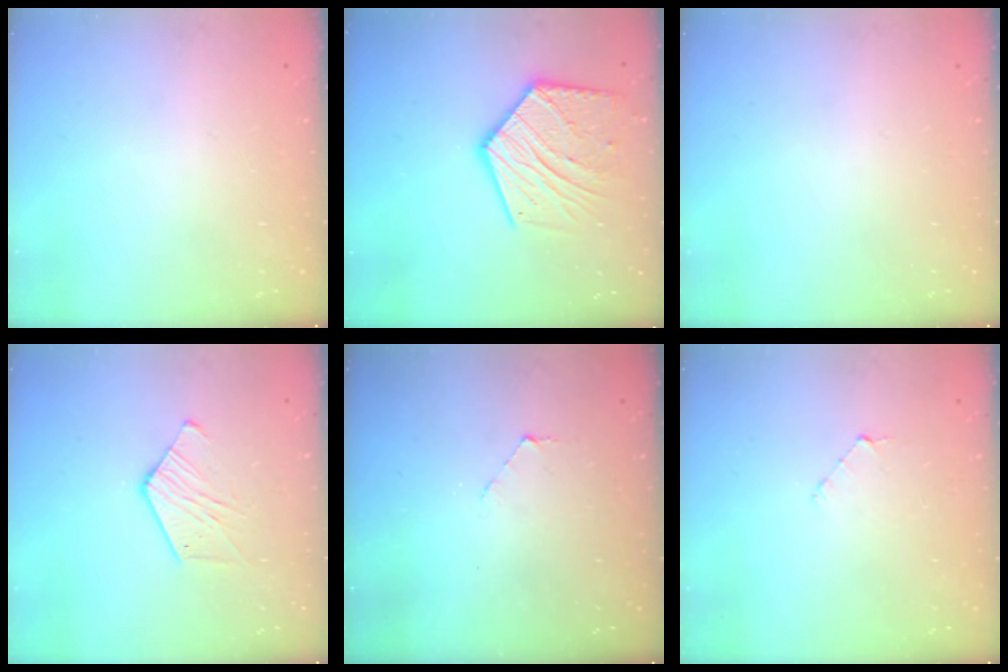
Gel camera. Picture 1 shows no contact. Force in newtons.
{"total": 17.9, "press": 17.8, "slide": 1.3}
{"total": 0.0}
{"total": 8.4, "press": 8.3, "slide": 0.5}
{"total": 3.5, "press": 3.5, "slide": 0.3}
{"total": 3.4, "press": 3.4, "slide": 0.3}